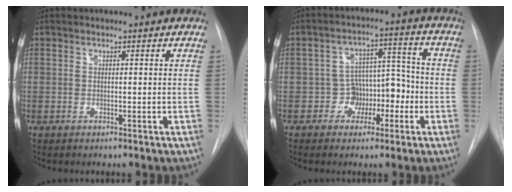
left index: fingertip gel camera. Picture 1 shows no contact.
{"total": 6.5, "force": [-2.6, 5.3, 2.8], "torque": [-0.027, 0.037, -0.036]}